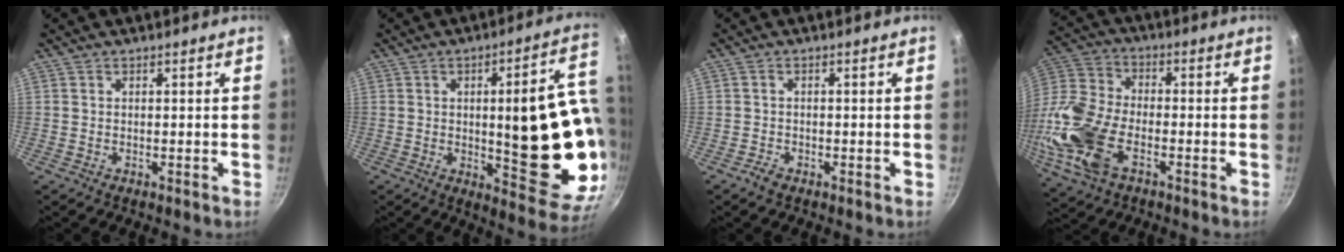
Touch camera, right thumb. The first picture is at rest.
{"total": 23.0, "force": [-0.7, 7.0, 21.9], "torque": [-0.257, -0.012, 0.004]}
{"total": 1.7, "force": [-1.2, 1.0, 0.7], "torque": [-0.014, 0.011, -0.024]}
{"total": 17.4, "force": [-5.6, 9.9, 13.1], "torque": [-0.283, 0.020, -0.123]}